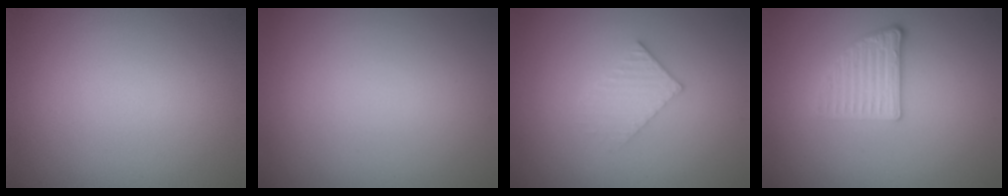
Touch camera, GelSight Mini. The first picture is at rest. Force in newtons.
{"total": 0.0}
{"total": 2.1, "press": 2.0, "slide": 0.3}
{"total": 2.7, "press": 2.4, "slide": 1.1}